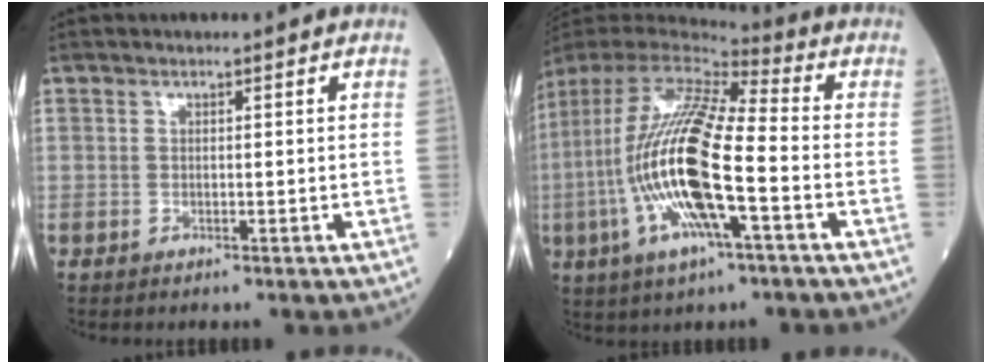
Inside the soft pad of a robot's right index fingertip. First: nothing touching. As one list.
[{"total": 21.5, "force": [-4.3, 3.7, 20.8], "torque": [-0.459, -0.023, -0.088]}]